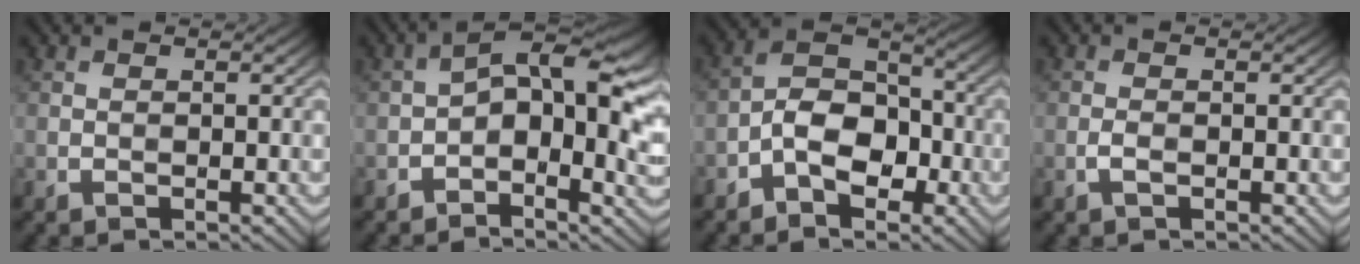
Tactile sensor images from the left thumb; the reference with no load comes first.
{"total": 11.7, "force": [0.1, 6.3, 9.8], "torque": [-0.155, 0.007, -0.009]}
{"total": 7.3, "force": [-3.5, 4.3, 4.8], "torque": [-0.078, 0.013, -0.077]}
{"total": 1.2, "force": [-0.5, 0.5, 0.9], "torque": [-0.023, 0.001, -0.012]}